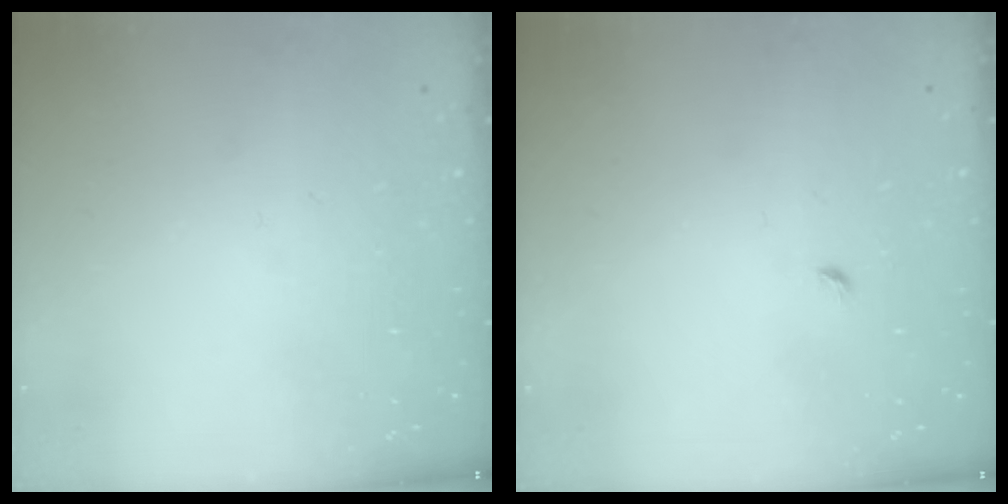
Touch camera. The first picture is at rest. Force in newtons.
{"total": 2.7, "press": 2.6, "slide": 0.6}